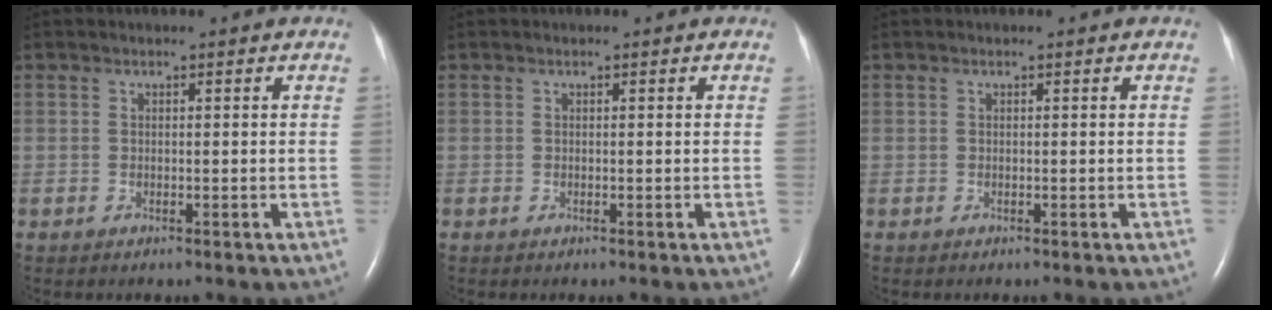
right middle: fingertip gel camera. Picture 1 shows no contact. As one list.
[{"total": 0.0}, {"total": 0.0}]